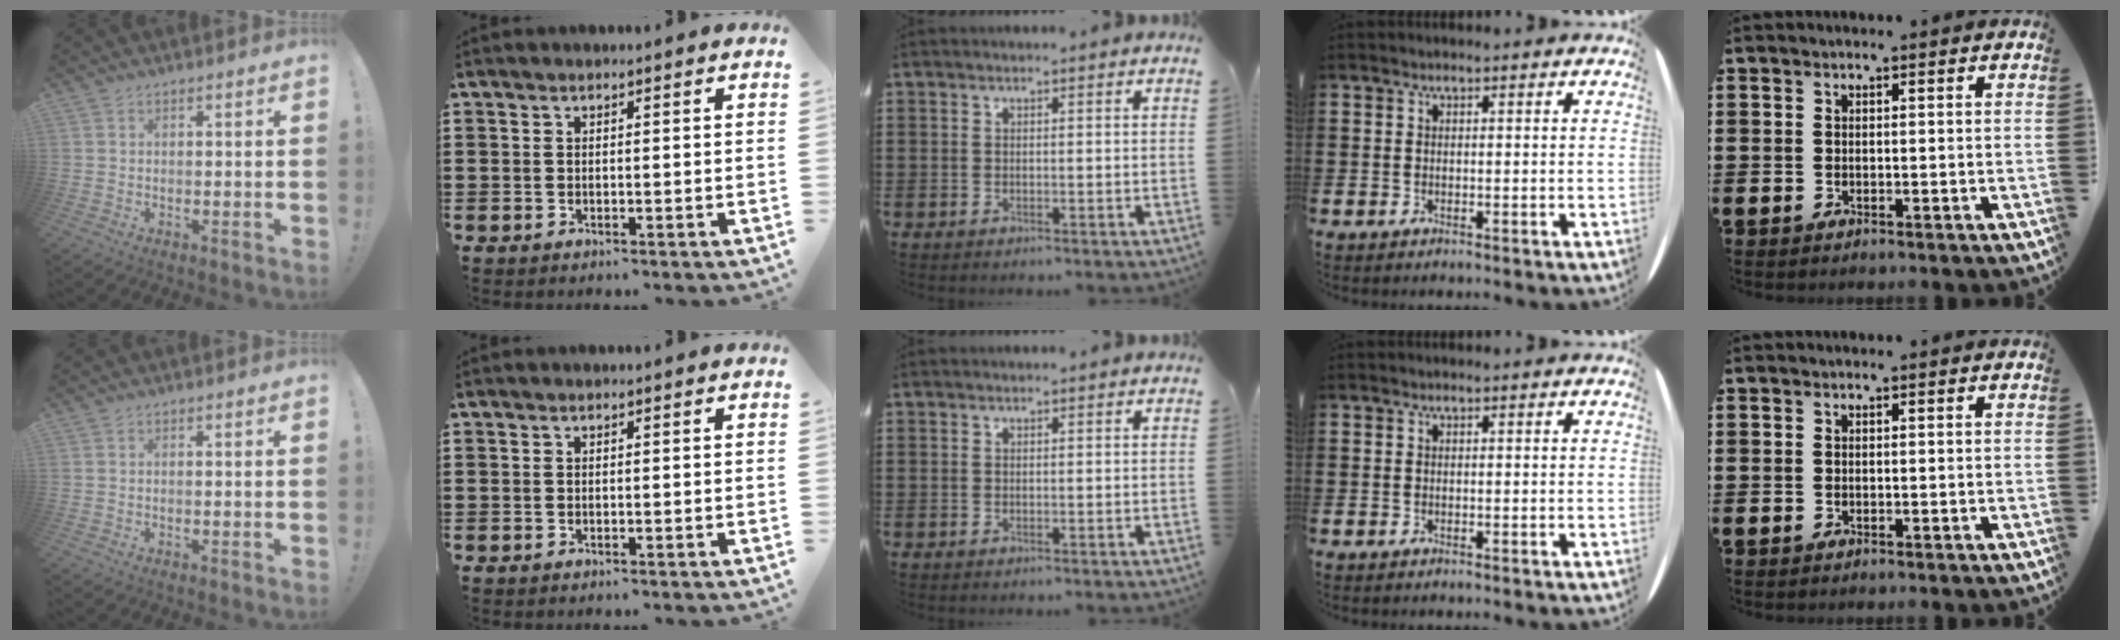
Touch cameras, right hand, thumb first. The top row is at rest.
{}